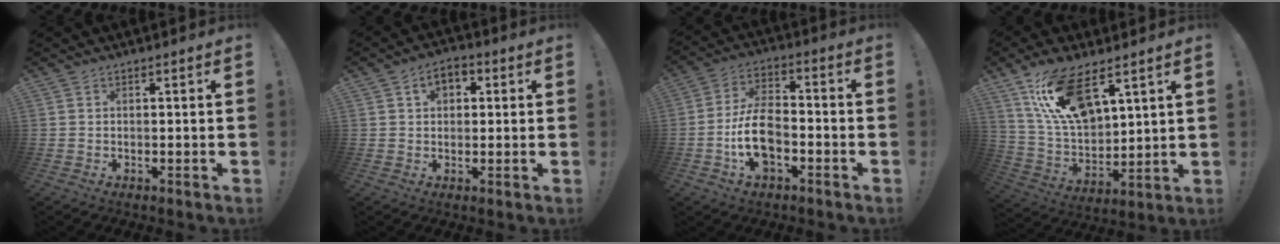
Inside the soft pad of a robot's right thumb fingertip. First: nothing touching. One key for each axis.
{"total": 5.3, "fx": 1.5, "fy": 3.9, "fz": 3.3, "tx": -0.044, "ty": 0.004, "tz": 0.024}
{"total": 12.6, "fx": -4.5, "fy": 7.8, "fz": 8.9, "tx": -0.180, "ty": 0.025, "tz": -0.081}
{"total": 17.3, "fx": 10.5, "fy": 7.7, "fz": 11.3, "tx": -0.222, "ty": -0.049, "tz": 0.193}